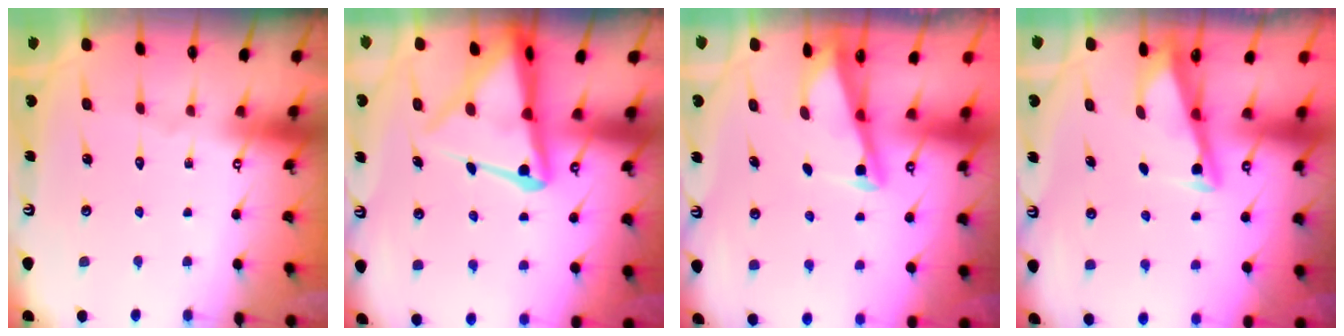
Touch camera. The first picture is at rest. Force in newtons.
{"total": 10.3, "press": 10.2, "slide": 0.9}
{"total": 2.8, "press": 2.8, "slide": 0.4}
{"total": 3.4, "press": 3.3, "slide": 0.4}